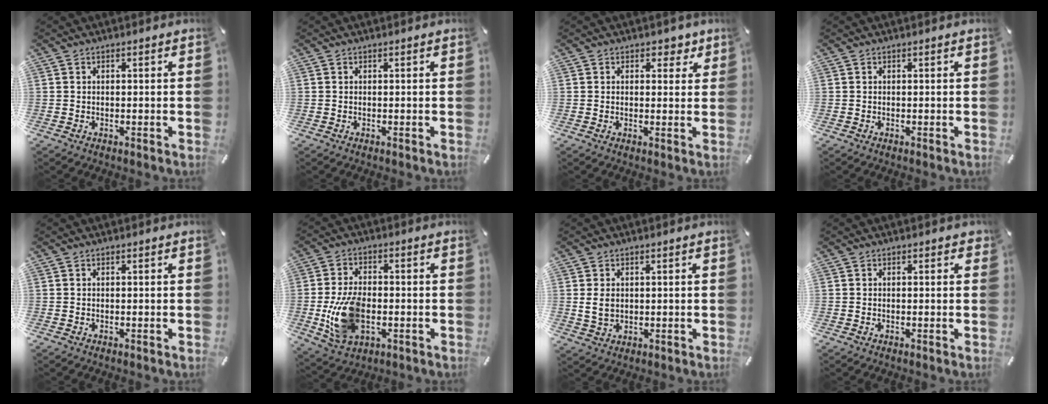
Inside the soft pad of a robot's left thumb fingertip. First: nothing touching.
{"total": 0.0}
{"total": 3.1, "force": [1.5, 2.4, 1.2], "torque": [0.003, -0.004, 0.019]}
{"total": 0.0}
{"total": 0.0}
{"total": 13.2, "force": [-2.7, 8.2, 9.9], "torque": [-0.207, -0.003, -0.044]}
{"total": 3.9, "force": [0.5, 3.0, 2.5], "torque": [-0.048, 0.000, 0.007]}
{"total": 0.6, "force": [0.0, 0.4, 0.5], "torque": [0.007, -0.004, -0.004]}